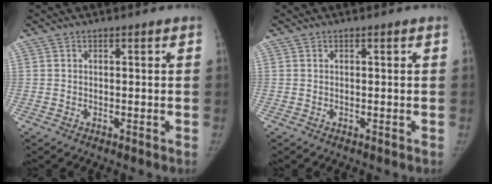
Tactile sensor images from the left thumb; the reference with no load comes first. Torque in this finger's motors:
{"motor_torque": [-0.07, 0.09, -0.03, -0.38, 0.01]}